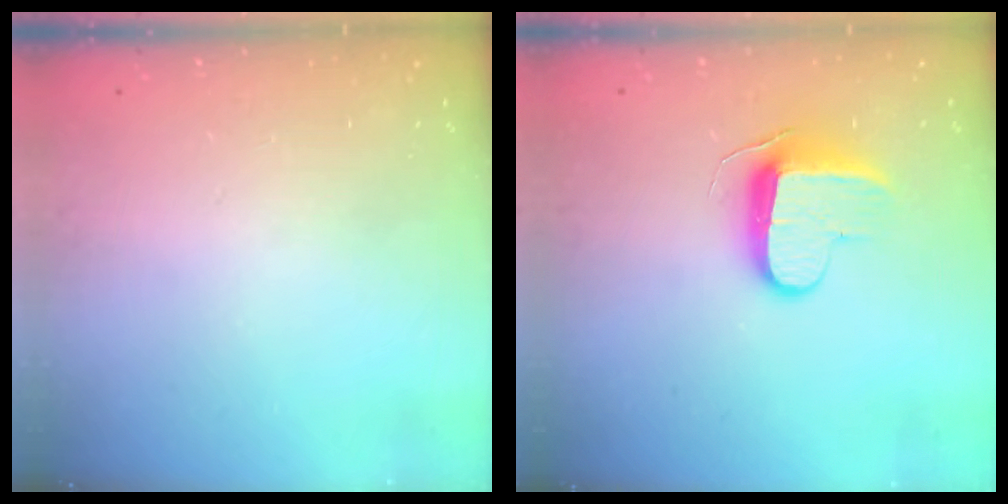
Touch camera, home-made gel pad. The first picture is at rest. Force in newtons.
{"total": 9.2, "press": 9.2, "slide": 0.9}